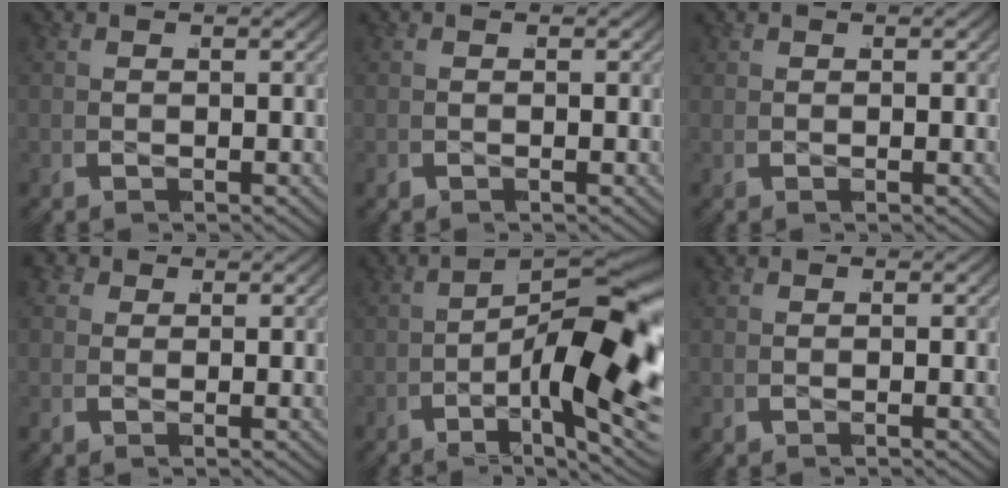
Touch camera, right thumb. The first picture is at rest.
{"total": 0.0}
{"total": 0.0}
{"total": 1.9, "force": [1.0, 1.5, 0.6], "torque": [-0.012, -0.006, 0.015]}
{"total": 14.9, "force": [-2.3, 5.9, 13.5], "torque": [-0.209, -0.022, -0.028]}
{"total": 0.0}